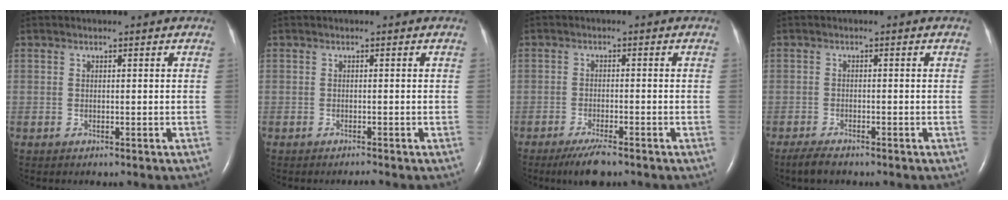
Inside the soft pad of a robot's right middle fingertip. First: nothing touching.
{"total": 0.6, "force": [-0.6, -0.1, 0.1], "torque": [-0.008, -0.003, -0.008]}
{"total": 4.5, "force": [-3.4, 0.6, 2.9], "torque": [-0.058, -0.010, -0.056]}
{"total": 2.8, "force": [-2.3, 0.7, 1.4], "torque": [-0.033, -0.007, -0.038]}